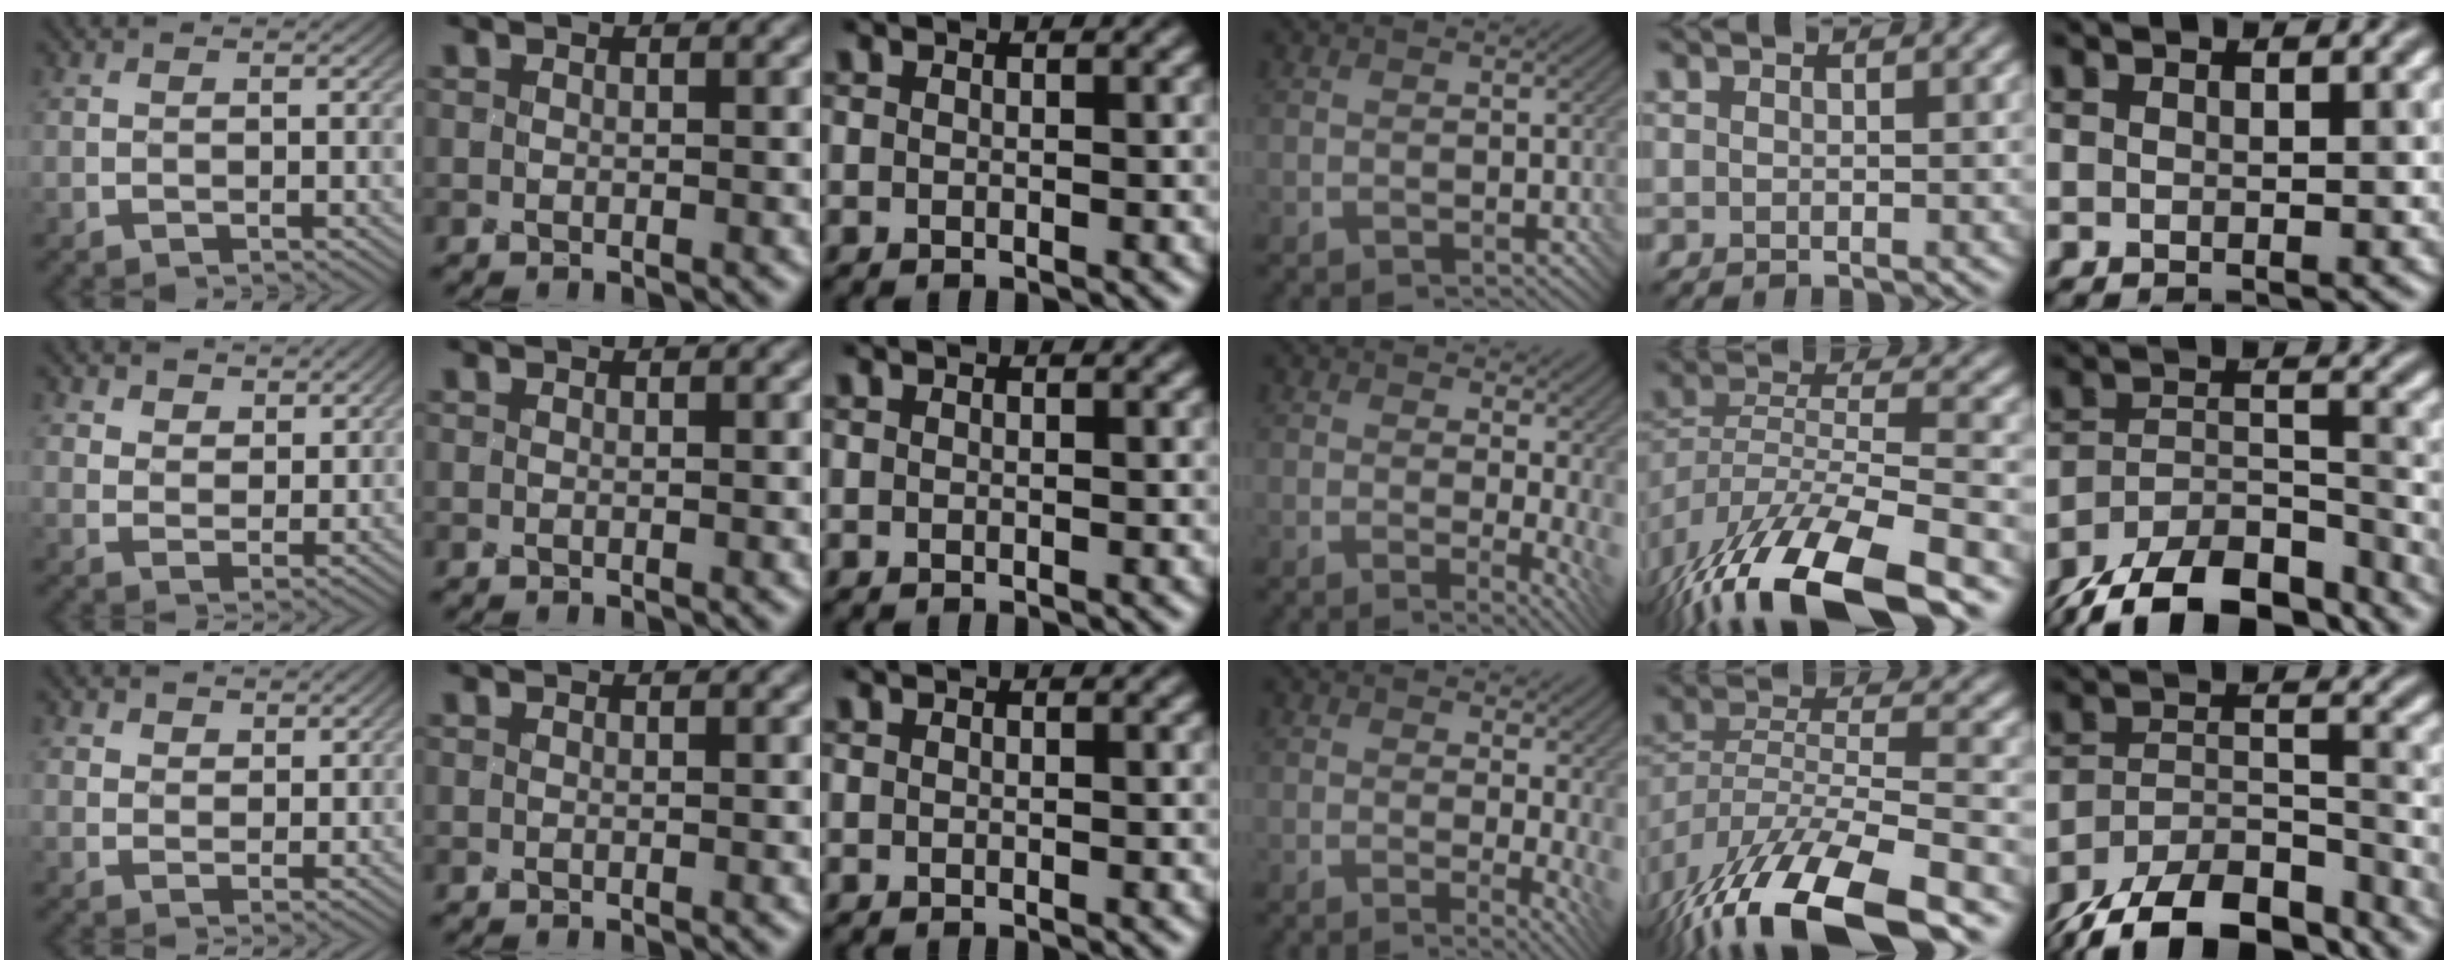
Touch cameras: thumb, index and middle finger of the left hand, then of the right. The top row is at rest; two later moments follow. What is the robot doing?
{"motion": "screw", "object": "bottle cap"}